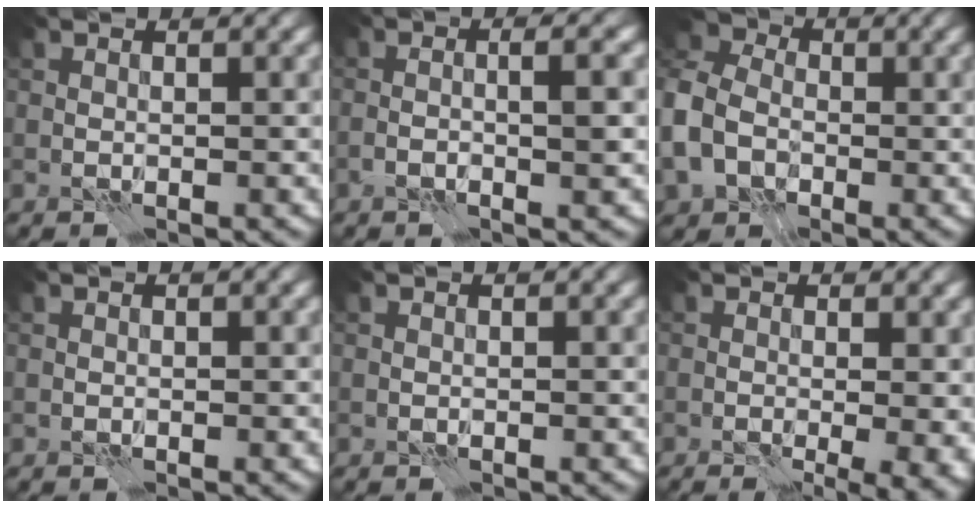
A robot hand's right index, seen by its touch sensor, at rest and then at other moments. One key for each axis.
{"total": 3.4, "fx": -0.4, "fy": 0.9, "fz": 3.3, "tx": -0.043, "ty": 0.005, "tz": -0.013}
{"total": 9.4, "fx": -1.9, "fy": 7.2, "fz": 5.8, "tx": -0.142, "ty": -0.009, "tz": -0.046}
{"total": 0.0}
{"total": 0.0}
{"total": 4.9, "fx": -0.2, "fy": 1.8, "fz": 4.6, "tx": -0.035, "ty": -0.012, "tz": 0.004}